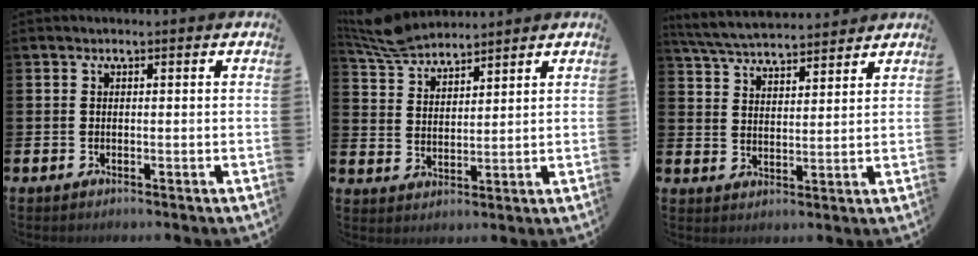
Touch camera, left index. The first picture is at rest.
{"total": 6.3, "force": [6.1, 1.1, 1.2], "torque": [-0.048, -0.024, 0.115]}
{"total": 5.5, "force": [5.4, 0.5, 0.9], "torque": [-0.041, -0.028, 0.098]}